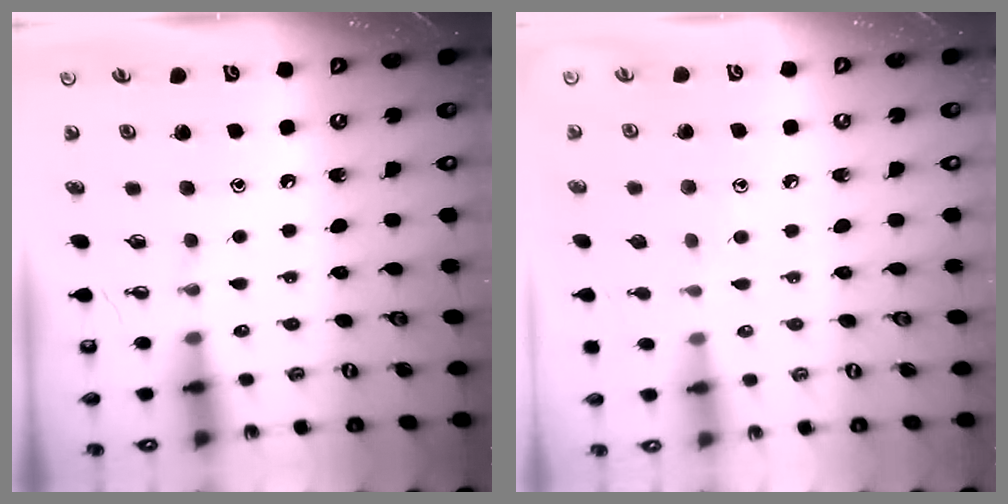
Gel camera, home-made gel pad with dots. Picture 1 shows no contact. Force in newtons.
{"total": 6.0, "press": 6.0, "slide": 0.5}